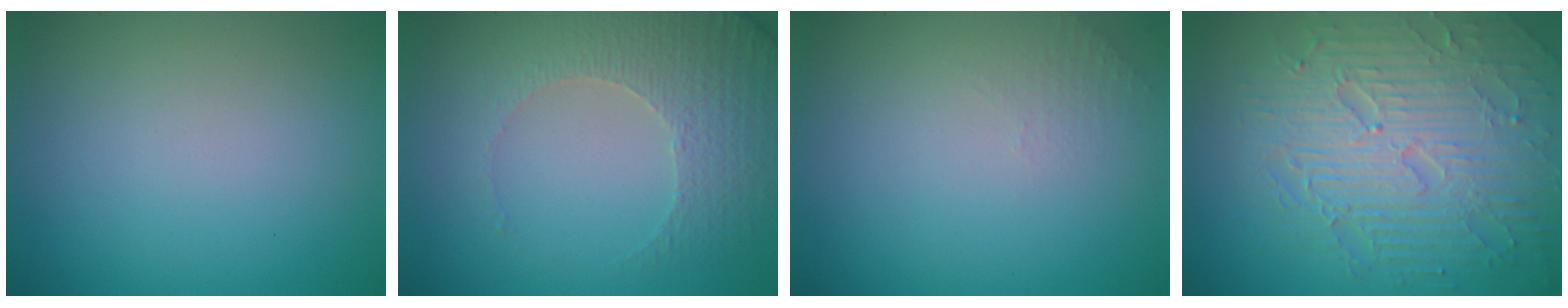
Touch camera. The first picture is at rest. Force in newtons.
{"total": 4.8, "press": 3.5, "slide": 3.4}
{"total": 0.5, "press": 0.4, "slide": 0.4}
{"total": 8.8, "press": 6.3, "slide": 6.1}